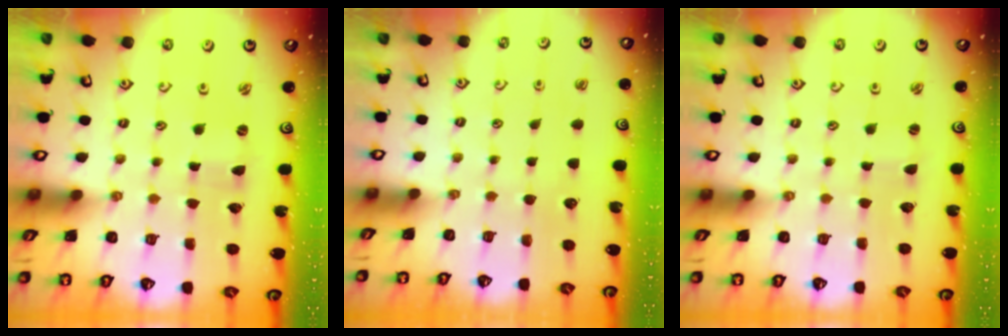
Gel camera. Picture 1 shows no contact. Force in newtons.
{"total": 0.0}
{"total": 0.7, "press": 0.7, "slide": 0.2}